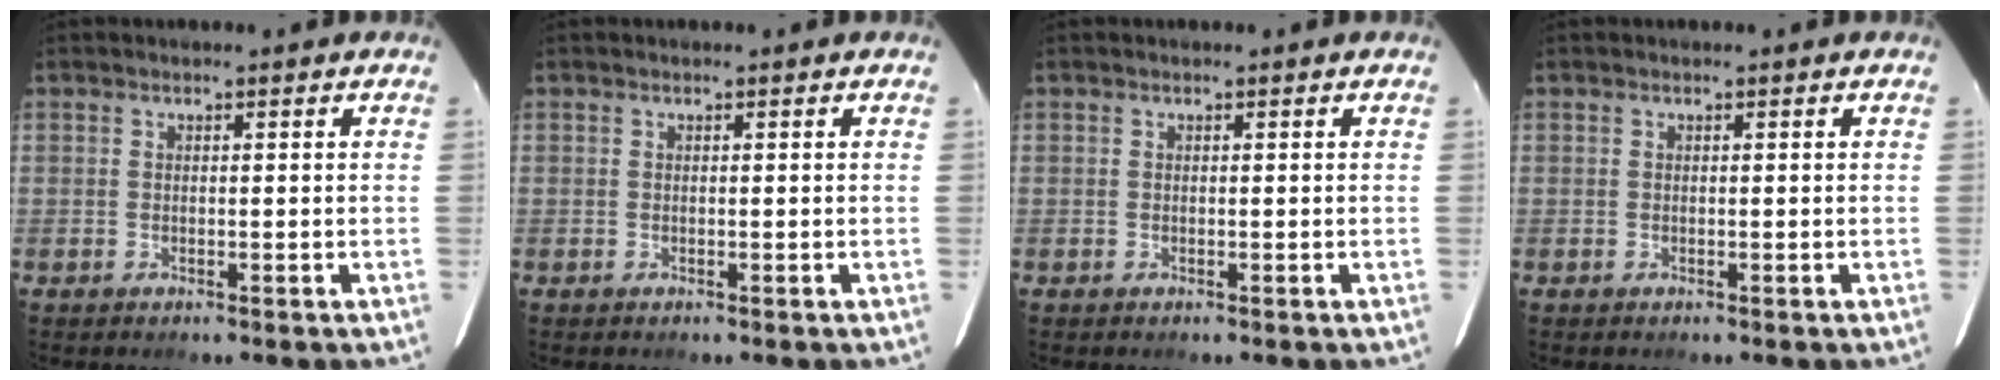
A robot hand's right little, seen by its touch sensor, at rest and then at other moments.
{"total": 0.0}
{"total": 0.0}
{"total": 0.0}